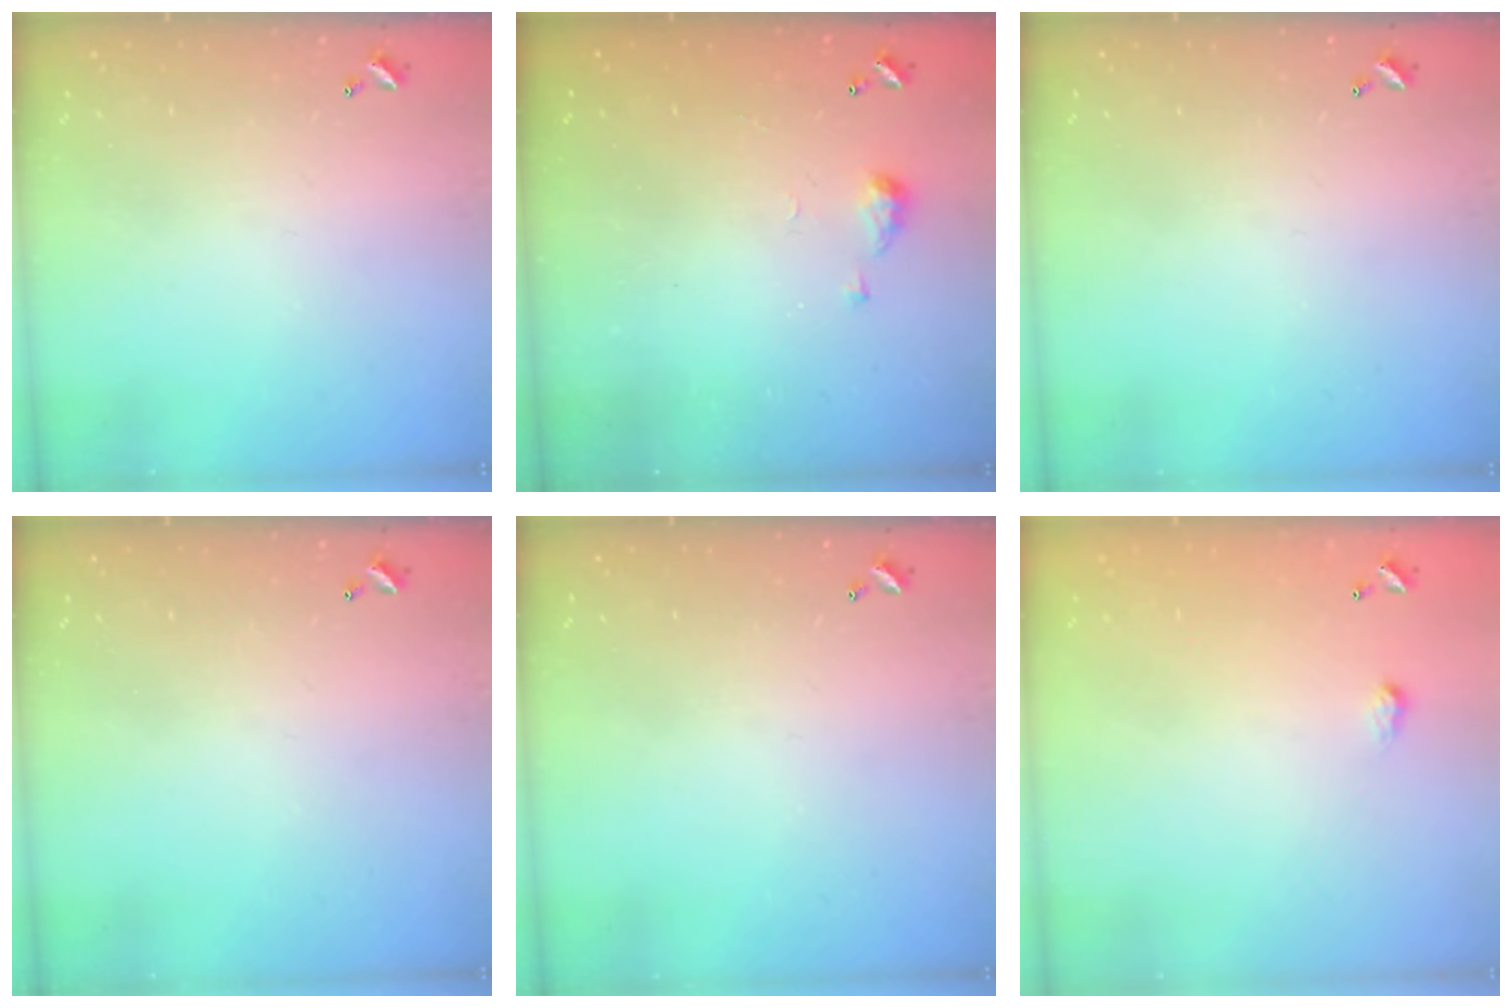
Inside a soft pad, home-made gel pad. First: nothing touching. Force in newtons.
{"total": 5.2, "press": 5.1, "slide": 0.7}
{"total": 0.0}
{"total": 0.0}
{"total": 0.0}
{"total": 1.3, "press": 1.3, "slide": 0.2}